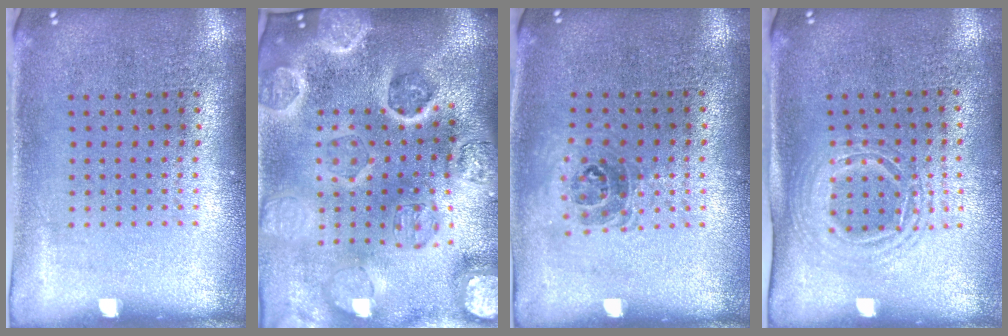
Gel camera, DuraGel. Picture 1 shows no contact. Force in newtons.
{"total": 4.9, "press": 4.2, "slide": 2.4}
{"total": 1.0, "press": 0.9, "slide": 0.5}
{"total": 1.5, "press": 1.3, "slide": 0.8}